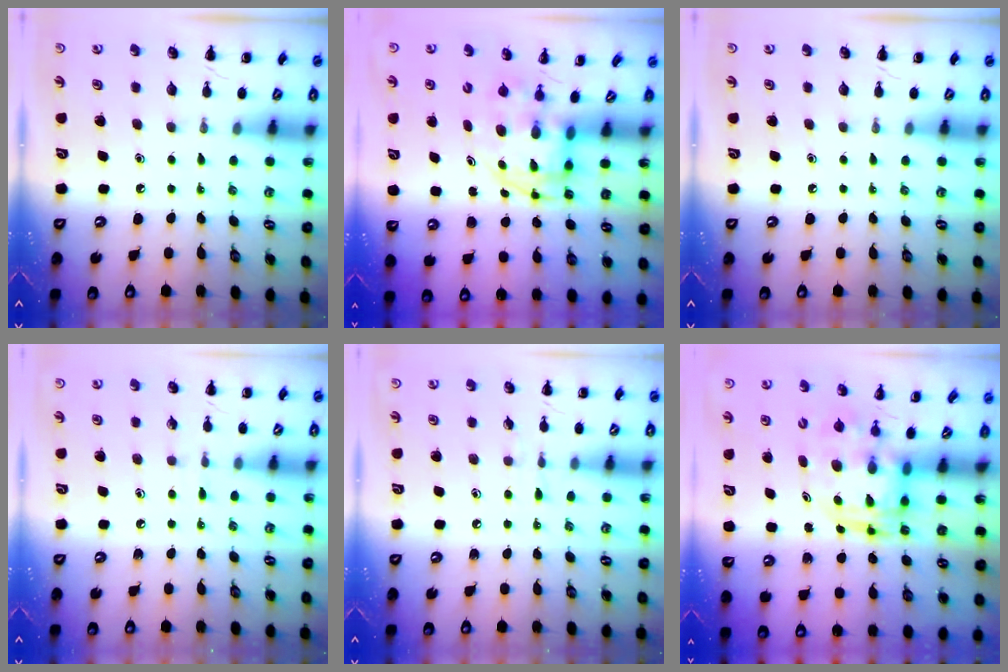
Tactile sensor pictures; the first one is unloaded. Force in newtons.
{"total": 3.8, "press": 3.7, "slide": 0.7}
{"total": 0.0}
{"total": 4.6, "press": 4.2, "slide": 1.9}
{"total": 4.4, "press": 4.0, "slide": 1.9}
{"total": 3.6, "press": 3.5, "slide": 0.7}